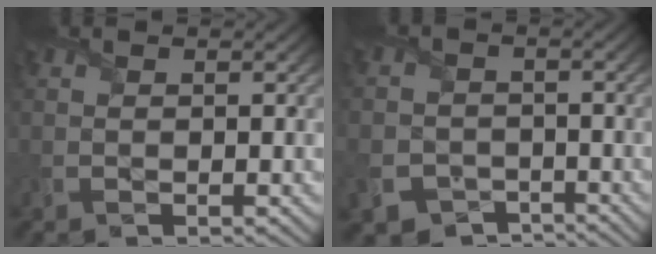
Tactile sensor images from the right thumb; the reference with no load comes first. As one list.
[{"total": 7.7, "force": [-4.0, 6.2, 1.8], "torque": [-0.069, -0.035, -0.085]}]